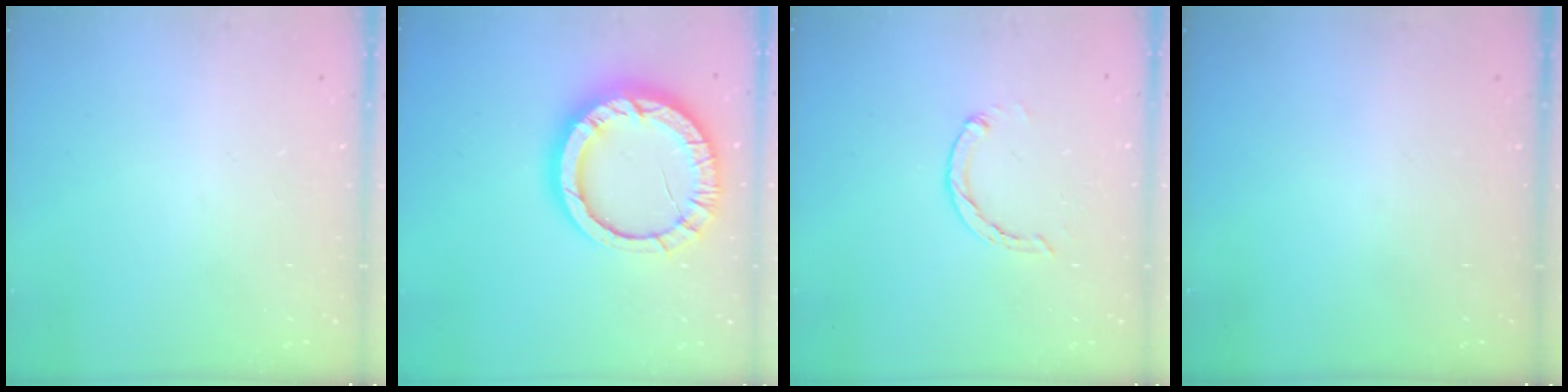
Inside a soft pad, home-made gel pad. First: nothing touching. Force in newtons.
{"total": 17.2, "press": 17.1, "slide": 1.5}
{"total": 2.7, "press": 2.7, "slide": 0.5}
{"total": 0.0}